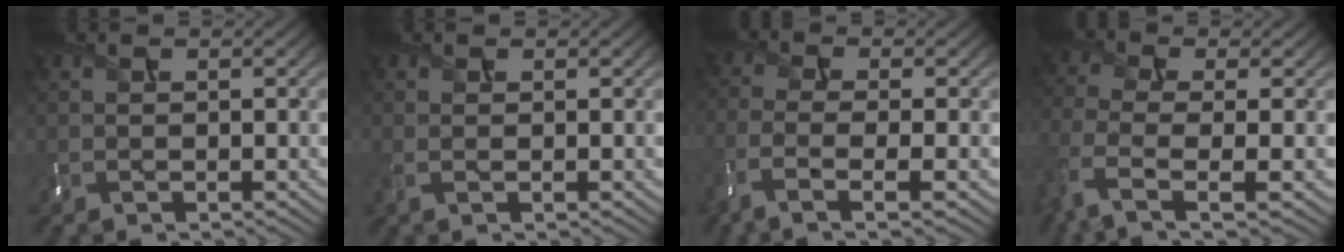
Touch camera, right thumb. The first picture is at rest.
{"total": 0.9, "force": [0.0, 0.1, 0.9], "torque": [-0.024, 0.000, -0.001]}
{"total": 7.2, "force": [-3.9, 2.3, 5.5], "torque": [-0.128, -0.017, -0.084]}
{"total": 6.9, "force": [-3.2, 2.7, 5.4], "torque": [-0.134, -0.013, -0.075]}